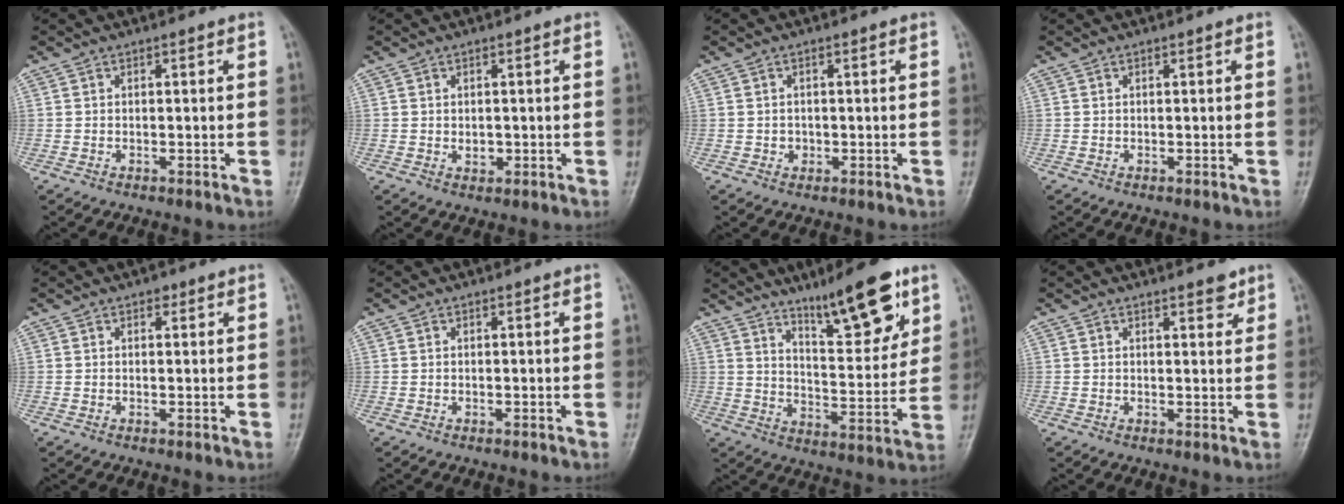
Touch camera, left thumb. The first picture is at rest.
{"total": 1.8, "force": [0.1, 1.3, 1.2], "torque": [-0.012, -0.002, 0.005]}
{"total": 1.3, "force": [-0.1, 1.2, 0.4], "torque": [0.000, 0.003, 0.000]}
{"total": 0.0}
{"total": 1.2, "force": [0.7, 0.7, 0.6], "torque": [0.000, -0.002, 0.007]}
{"total": 0.0}
{"total": 15.0, "force": [9.7, 4.1, 10.7], "torque": [-0.133, -0.061, 0.159]}
{"total": 2.7, "force": [2.0, 1.1, 1.6], "torque": [-0.009, -0.011, 0.025]}